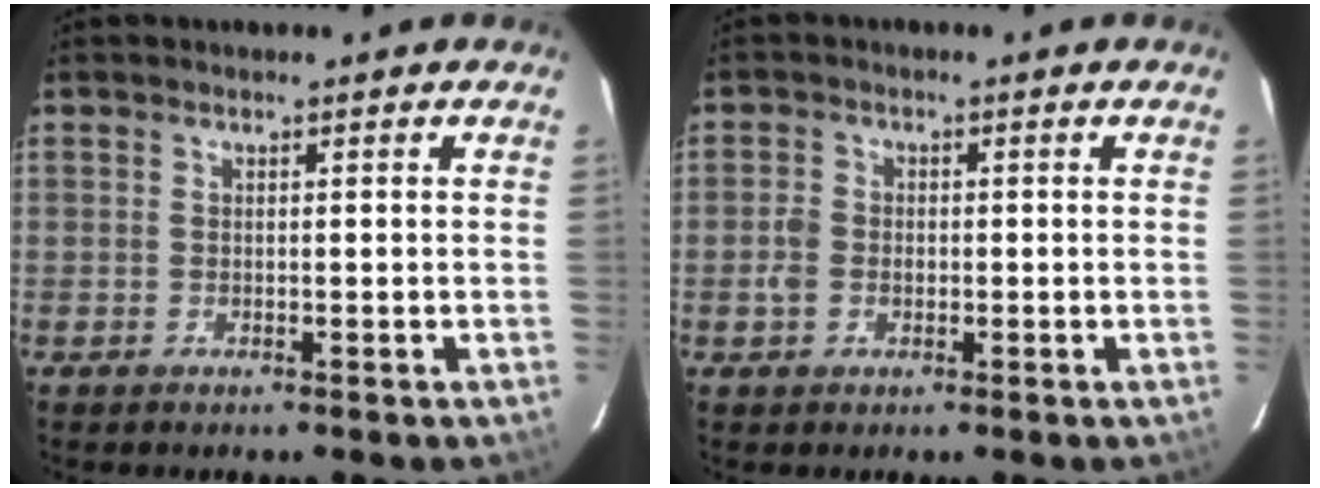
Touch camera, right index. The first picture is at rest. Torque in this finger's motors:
{"motor_torque": [0.34, 0.06, 0.19, 0.06]}